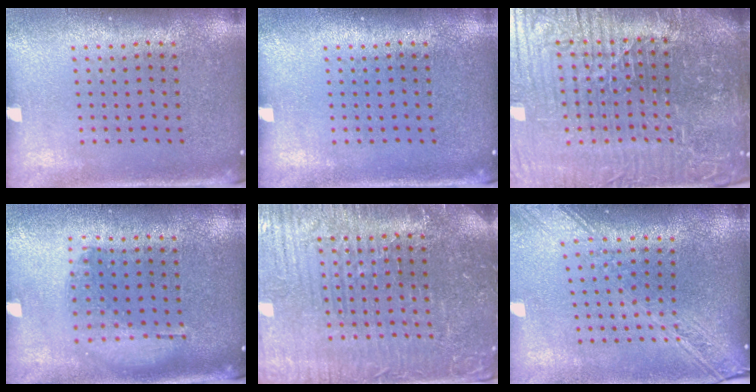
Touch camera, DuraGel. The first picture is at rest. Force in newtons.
{"total": 0.0}
{"total": 7.7, "press": 6.9, "slide": 3.4}
{"total": 1.2, "press": 1.1, "slide": 0.4}
{"total": 4.6, "press": 4.4, "slide": 1.3}
{"total": 2.6, "press": 2.1, "slide": 1.6}